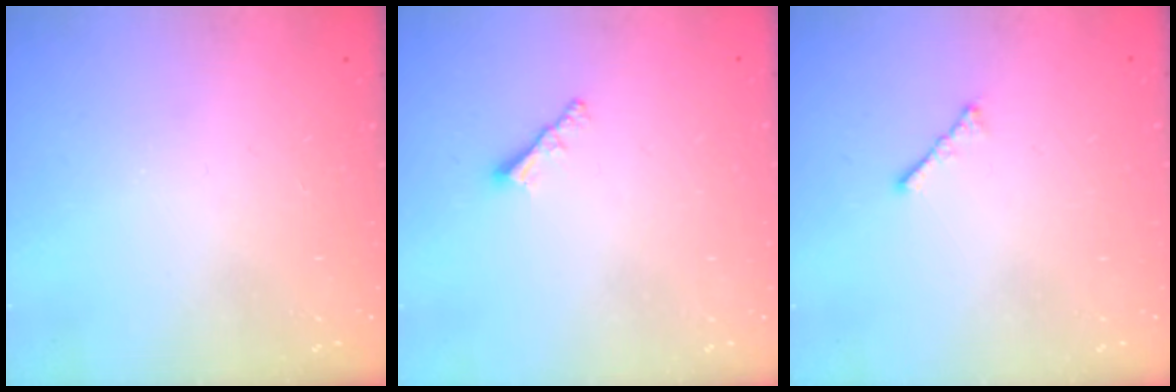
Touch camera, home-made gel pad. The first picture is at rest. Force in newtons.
{"total": 2.1, "press": 2.0, "slide": 0.5}
{"total": 1.9, "press": 1.8, "slide": 0.5}